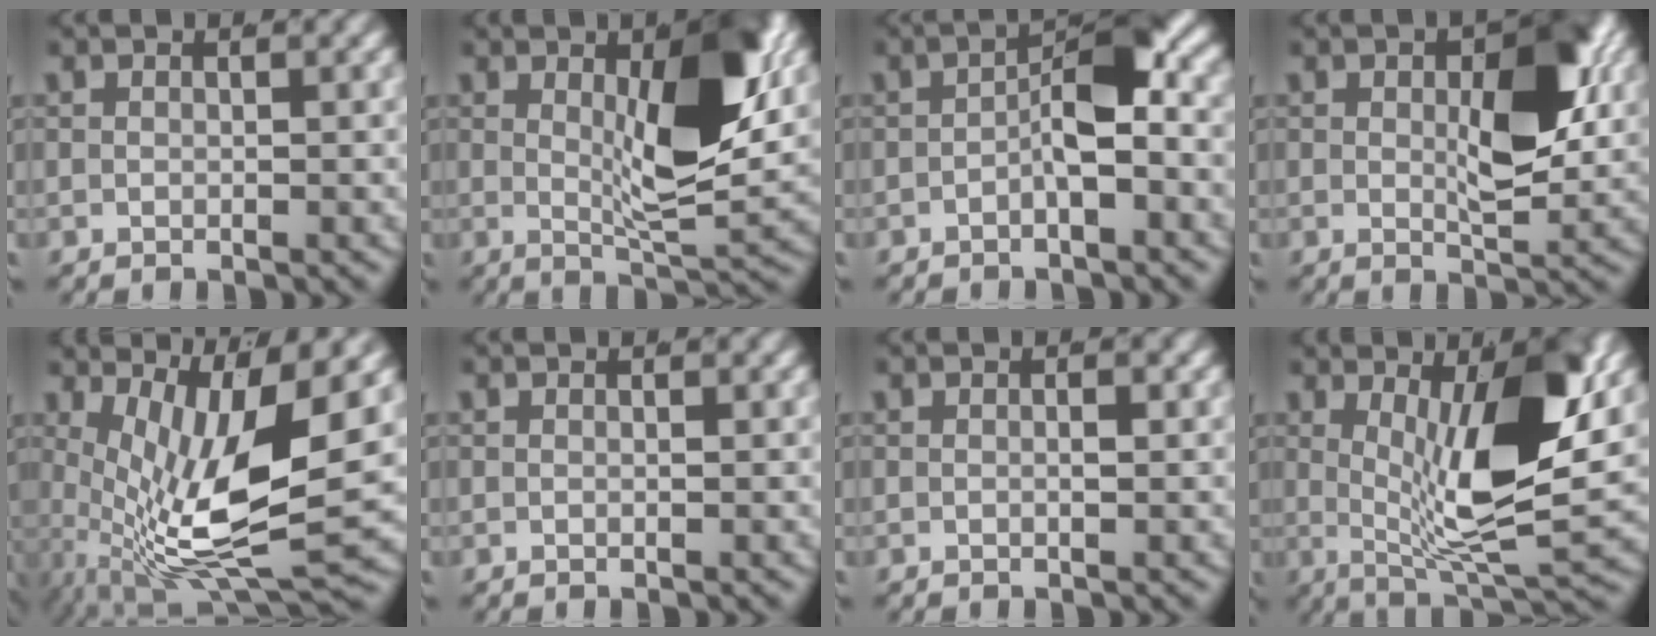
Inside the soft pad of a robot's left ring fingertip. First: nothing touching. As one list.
[{"total": 8.2, "force": [1.7, 2.1, 7.8], "torque": [-0.112, -0.016, 0.037]}, {"total": 4.2, "force": [-0.5, 0.9, 4.1], "torque": [-0.062, 0.001, -0.009]}, {"total": 6.8, "force": [0.6, 3.1, 6.0], "torque": [-0.088, -0.025, 0.016]}, {"total": 12.2, "force": [-1.0, 5.6, 10.8], "torque": [-0.192, -0.053, 0.012]}, {"total": 0.0}, {"total": 0.7, "force": [0.1, 0.1, 0.7], "torque": [-0.009, 0.002, -0.001]}, {"total": 10.7, "force": [1.8, 3.1, 10.1], "torque": [-0.149, -0.019, 0.040]}]